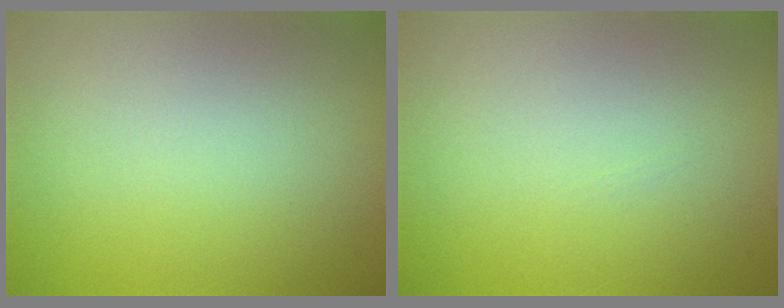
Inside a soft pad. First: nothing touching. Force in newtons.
{"total": 0.0}